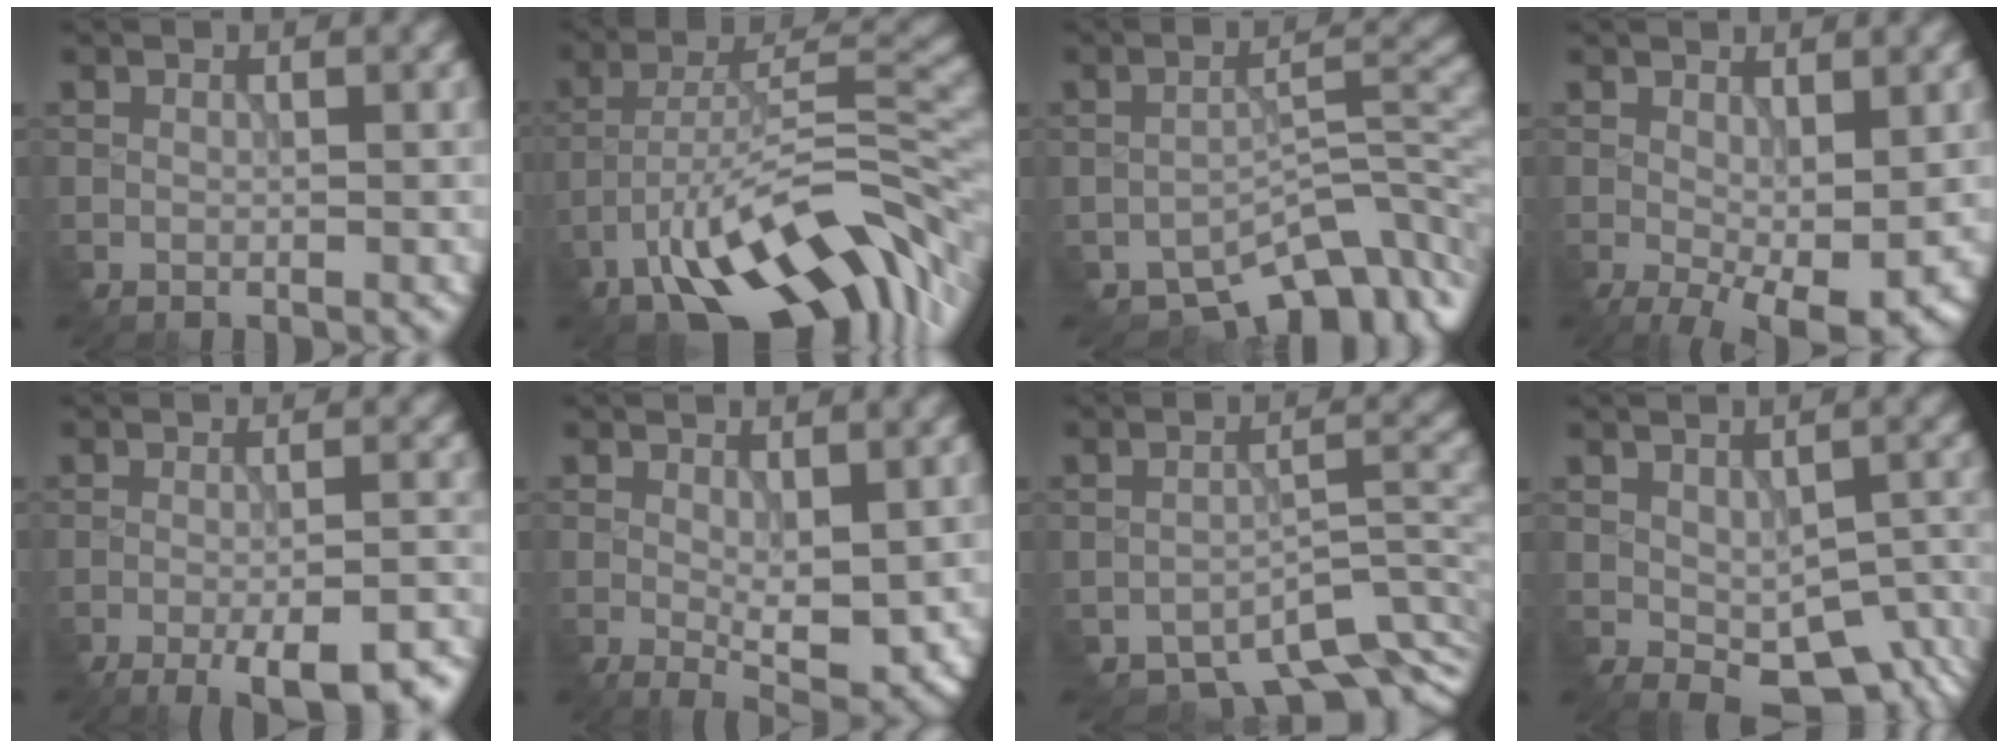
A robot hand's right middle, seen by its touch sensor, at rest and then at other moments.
{"total": 12.9, "force": [-7.8, 4.4, 9.4], "torque": [-0.147, 0.010, -0.144]}
{"total": 8.1, "force": [-6.2, 3.3, 4.0], "torque": [-0.042, -0.011, -0.100]}
{"total": 5.9, "force": [-1.2, 2.5, 5.2], "torque": [-0.089, -0.020, -0.006]}
{"total": 7.9, "force": [-4.8, 2.2, 5.9], "torque": [-0.091, -0.008, -0.065]}
{"total": 4.0, "force": [0.1, 1.6, 3.7], "torque": [-0.062, -0.011, 0.006]}
{"total": 7.1, "force": [-5.6, 2.5, 3.5], "torque": [-0.040, -0.011, -0.088]}
{"total": 6.3, "force": [-2.0, 3.5, 4.8], "torque": [-0.070, -0.023, -0.013]}